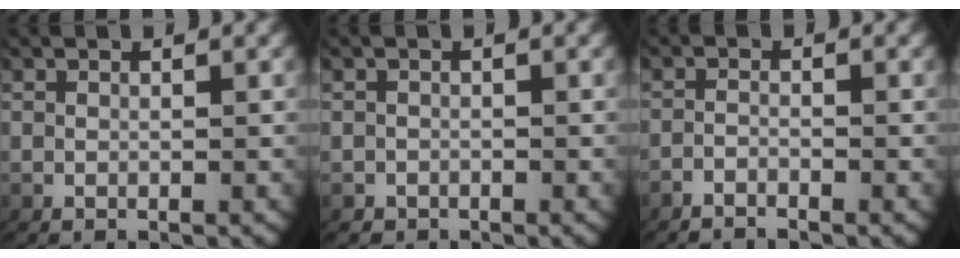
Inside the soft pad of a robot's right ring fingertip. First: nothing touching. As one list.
[{"total": 1.3, "force": [-0.9, 0.9, -0.3], "torque": [0.000, -0.010, -0.010]}, {"total": 1.9, "force": [-1.8, 0.5, 0.2], "torque": [-0.013, -0.012, -0.030]}]